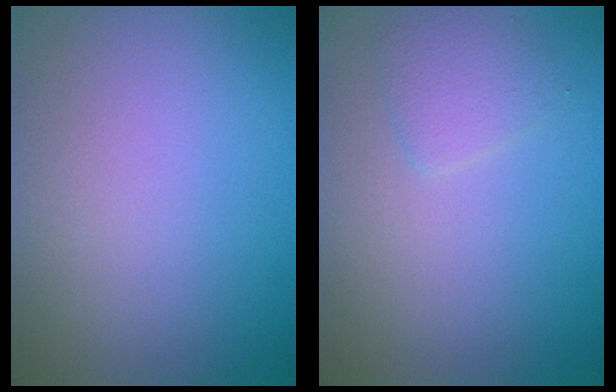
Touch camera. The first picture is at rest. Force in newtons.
{"total": 1.6, "press": 1.6, "slide": 0.1}